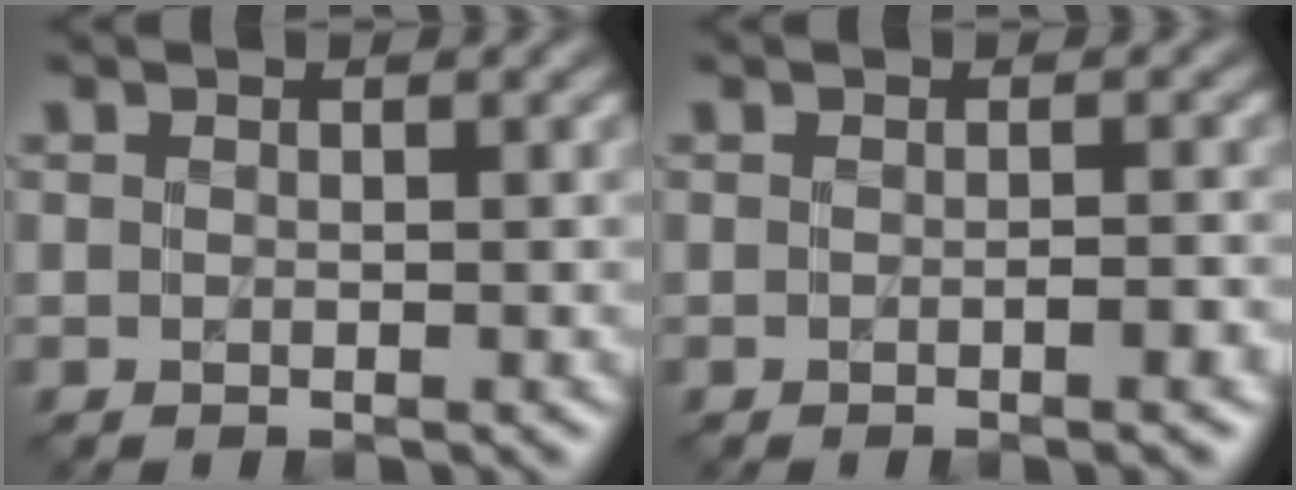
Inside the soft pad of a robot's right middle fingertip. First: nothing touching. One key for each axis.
{"total": 2.1, "fx": -0.7, "fy": 0.7, "fz": 1.9, "tx": -0.010, "ty": 0.009, "tz": -0.010}